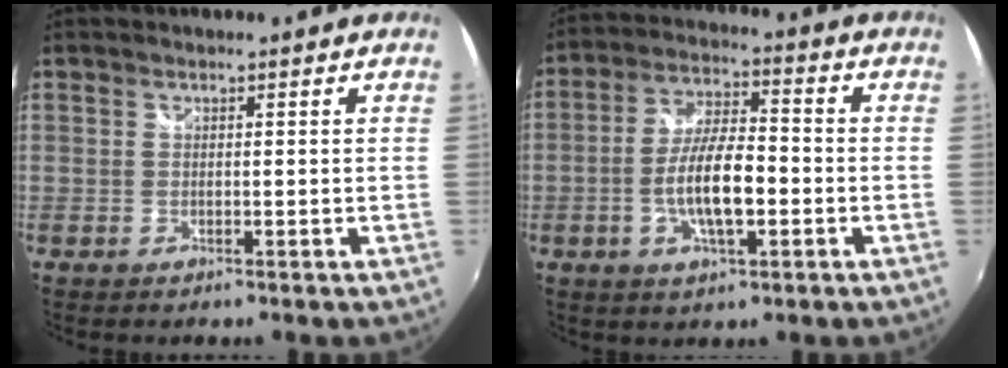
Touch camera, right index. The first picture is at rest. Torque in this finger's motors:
{"motor_torque": [1.16, -0.98, 0.90, 0.18]}